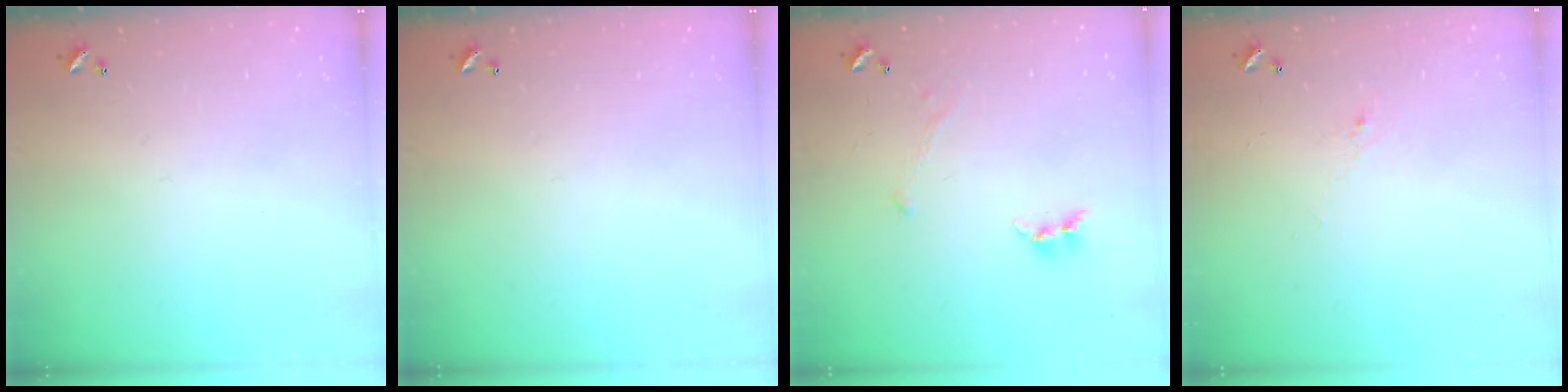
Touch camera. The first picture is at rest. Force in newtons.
{"total": 0.0}
{"total": 0.0}
{"total": 0.6, "press": 0.2, "slide": 0.5}